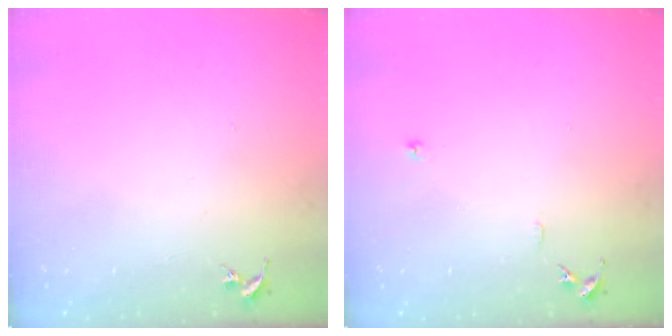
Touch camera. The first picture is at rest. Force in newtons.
{"total": 6.1, "press": 6.1, "slide": 0.7}